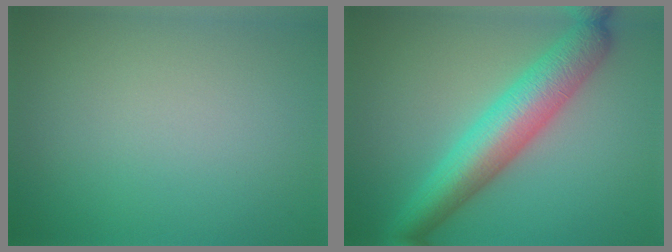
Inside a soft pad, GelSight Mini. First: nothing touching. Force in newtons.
{"total": 7.1, "press": 7.1, "slide": 0.2}